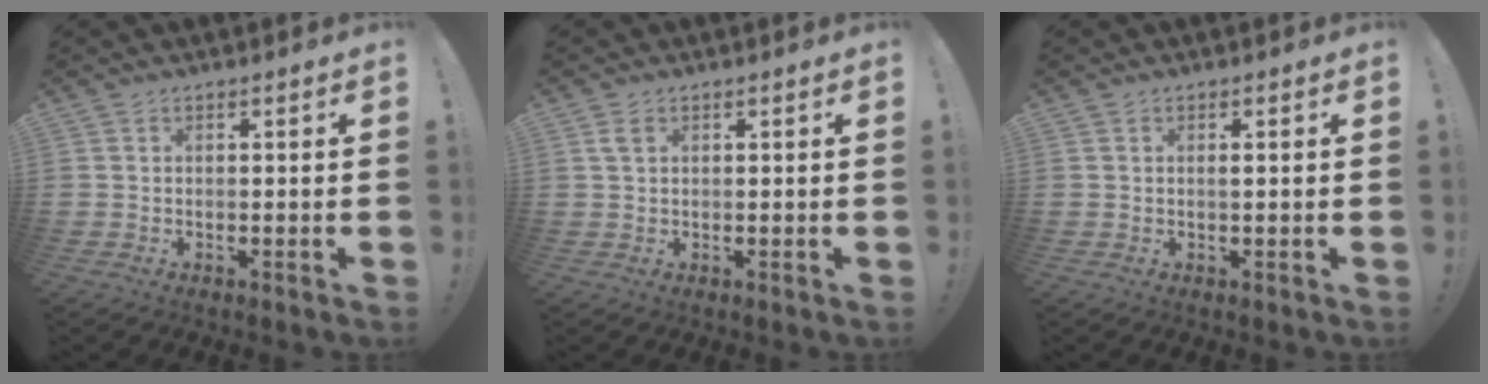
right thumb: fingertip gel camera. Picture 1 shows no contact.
{"total": 2.2, "force": [1.0, 1.3, 1.5], "torque": [-0.023, 0.001, 0.017]}
{"total": 0.8, "force": [0.2, -0.1, 0.7], "torque": [-0.008, -0.004, 0.001]}